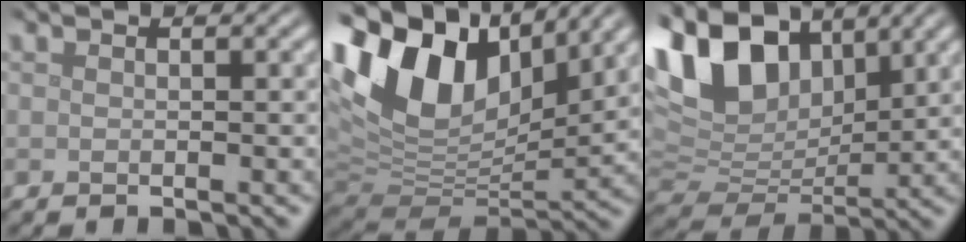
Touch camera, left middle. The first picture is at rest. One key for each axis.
{"total": 14.8, "fx": 6.6, "fy": 8.6, "fz": 10.0, "tx": -0.215, "ty": 0.029, "tz": 0.121}
{"total": 12.4, "fx": 5.9, "fy": 7.5, "fz": 7.9, "tx": -0.172, "ty": 0.023, "tz": 0.105}